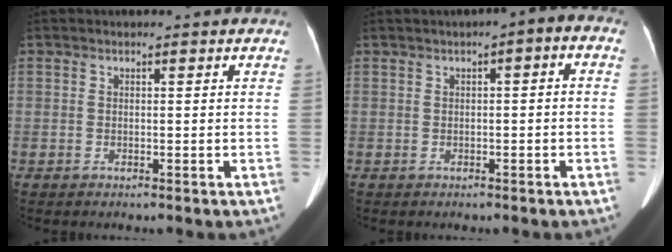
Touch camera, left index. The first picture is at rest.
{"total": 3.3, "force": [0.4, 1.0, 3.1], "torque": [-0.035, 0.024, -0.004]}